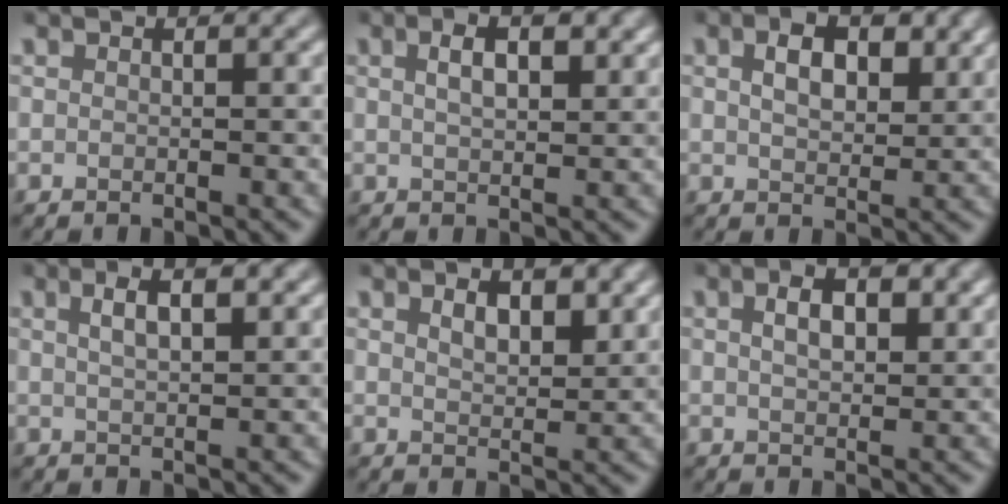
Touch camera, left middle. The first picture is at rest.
{"total": 3.2, "force": [1.4, 1.2, 2.6], "torque": [-0.043, 0.007, 0.022]}
{"total": 3.9, "force": [1.5, 2.2, 2.8], "torque": [-0.053, 0.004, 0.027]}
{"total": 3.5, "force": [1.7, 1.2, 2.8], "torque": [-0.033, 0.011, 0.017]}
{"total": 3.3, "force": [1.8, 1.5, 2.3], "torque": [-0.039, 0.000, 0.033]}
{"total": 3.3, "force": [1.2, 1.6, 2.5], "torque": [-0.046, 0.006, 0.022]}